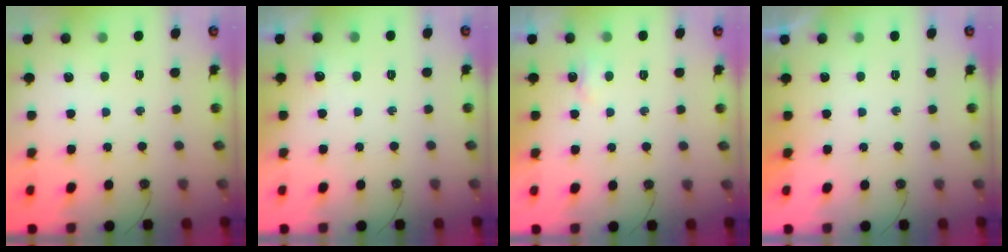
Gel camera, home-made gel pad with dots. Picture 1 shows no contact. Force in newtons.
{"total": 4.7, "press": 4.5, "slide": 1.3}
{"total": 2.7, "press": 2.6, "slide": 0.5}
{"total": 0.0}